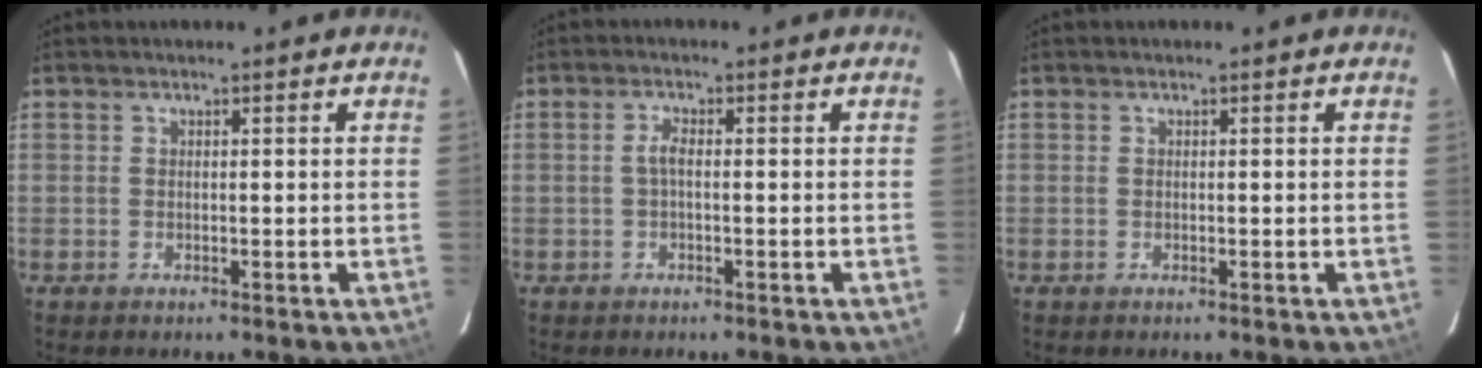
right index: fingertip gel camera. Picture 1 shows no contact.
{"total": 1.7, "force": [-0.3, 0.4, 1.6], "torque": [-0.034, 0.006, -0.008]}
{"total": 0.0}